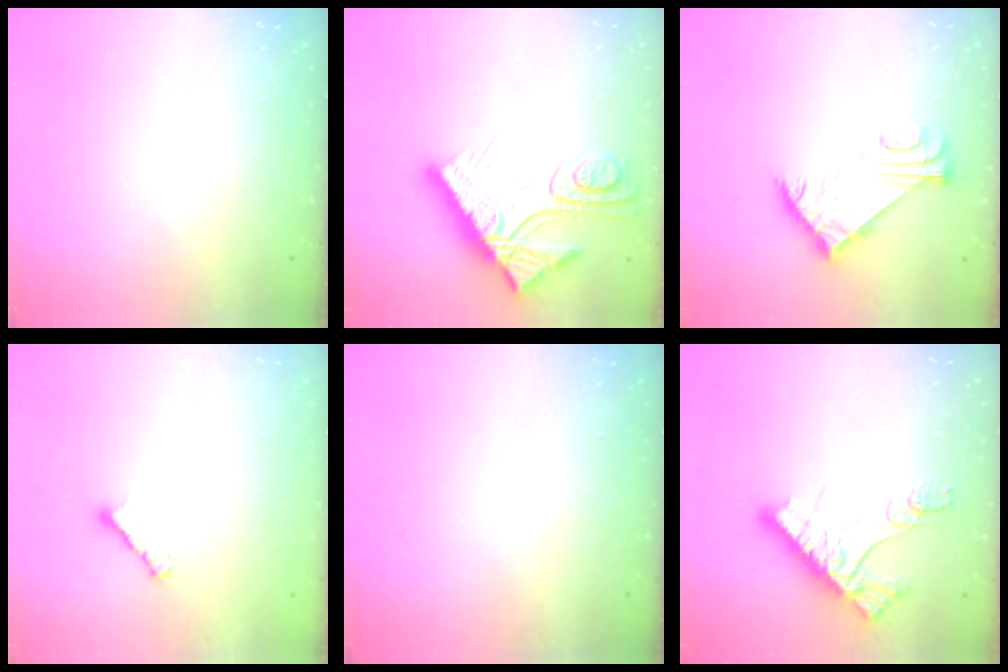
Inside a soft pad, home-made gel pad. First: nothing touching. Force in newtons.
{"total": 15.3, "press": 15.3, "slide": 1.4}
{"total": 6.4, "press": 6.3, "slide": 0.9}
{"total": 1.9, "press": 1.8, "slide": 0.6}
{"total": 0.0}
{"total": 11.4, "press": 11.4, "slide": 0.3}